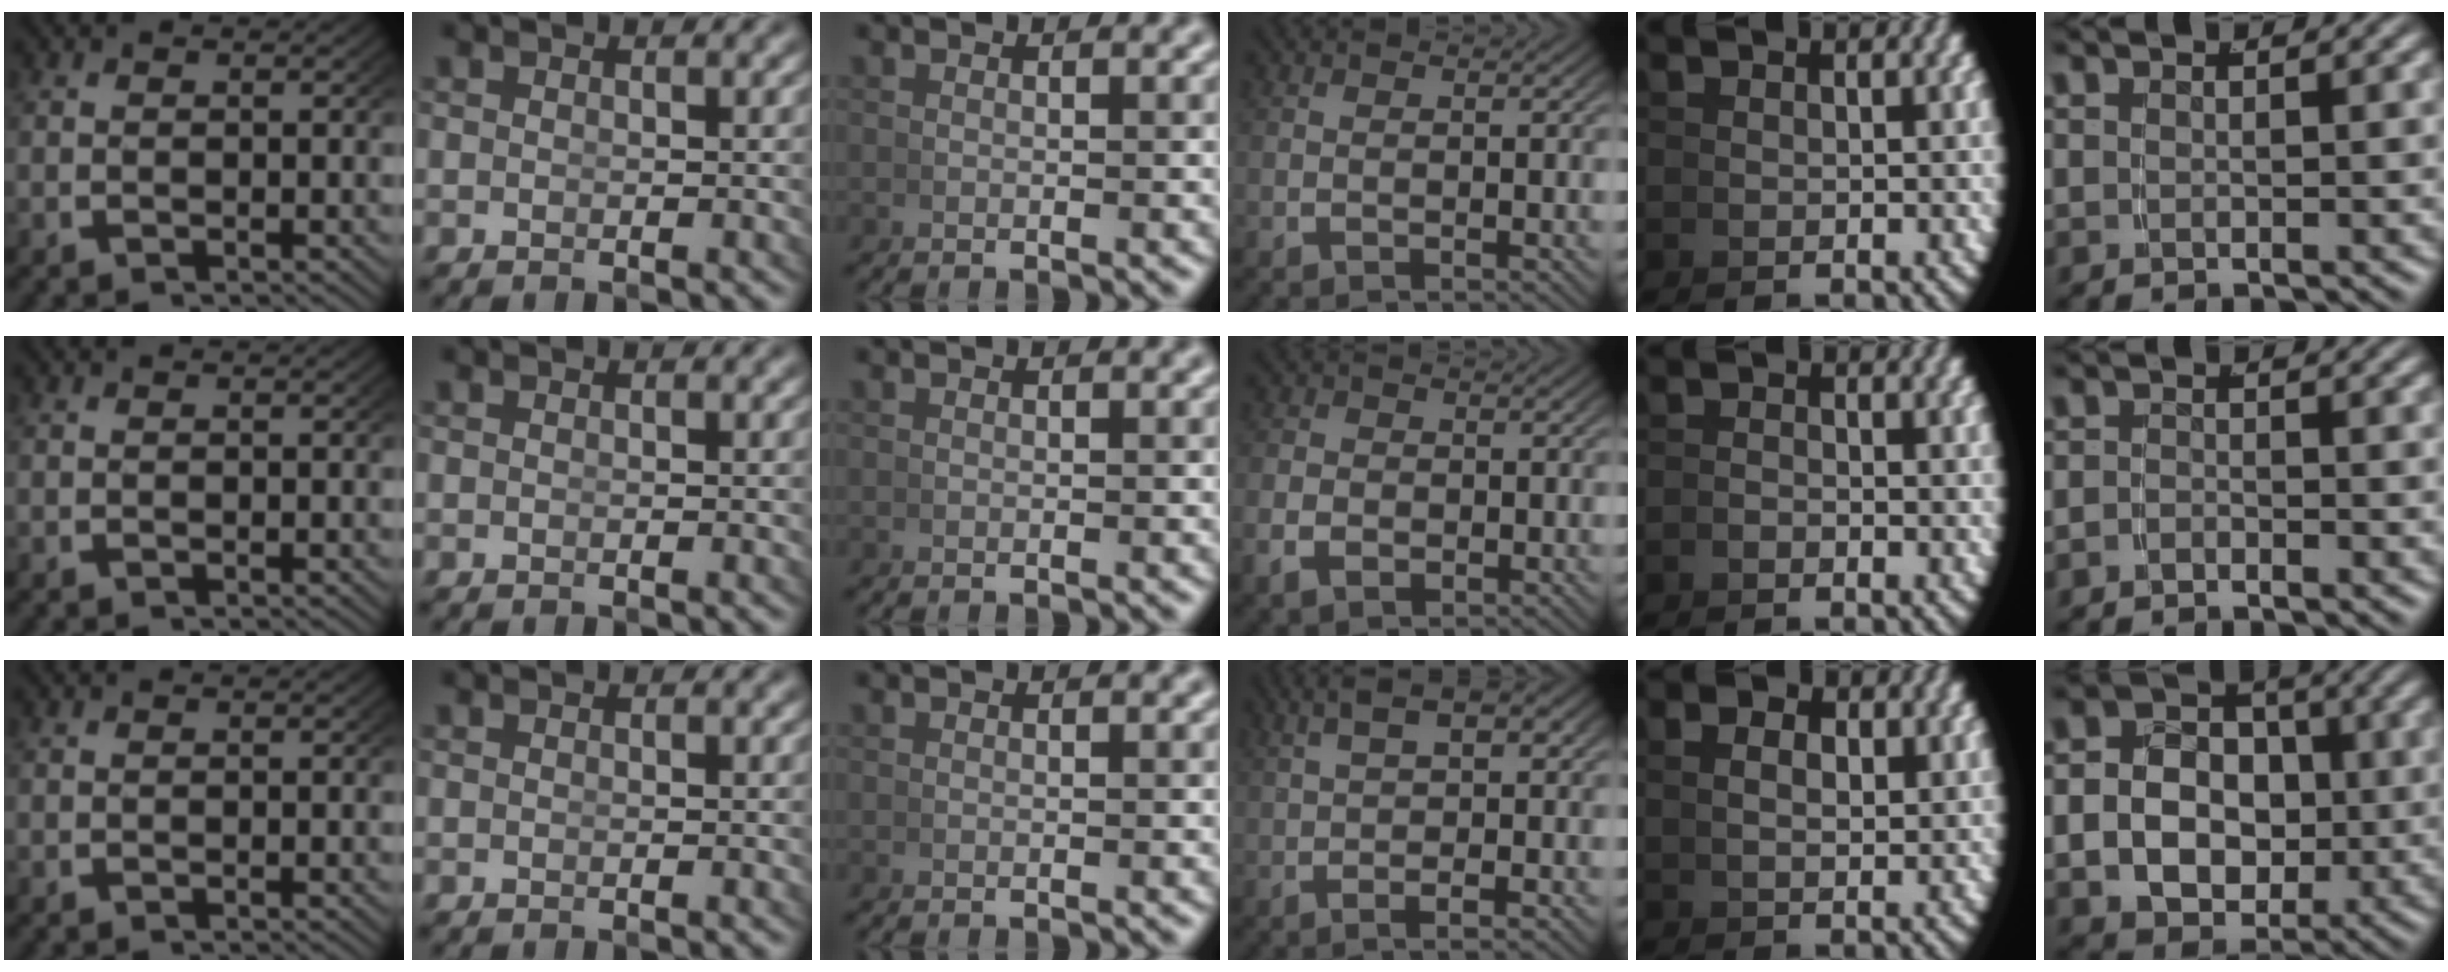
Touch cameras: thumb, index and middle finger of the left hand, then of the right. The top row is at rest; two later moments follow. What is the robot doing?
{"motion": "lift_and_place", "object": "hoodie"}